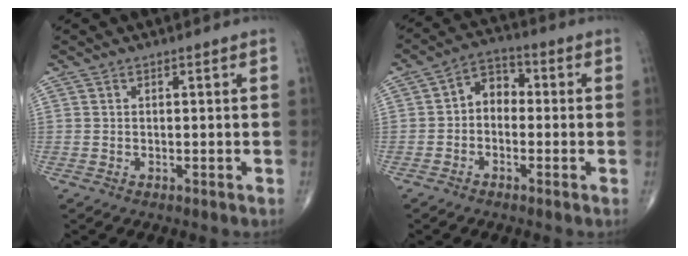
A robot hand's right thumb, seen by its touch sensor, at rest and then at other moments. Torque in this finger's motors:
{"motor_torque": [-0.18, 0.09, 0.41, -0.01, 0.05]}